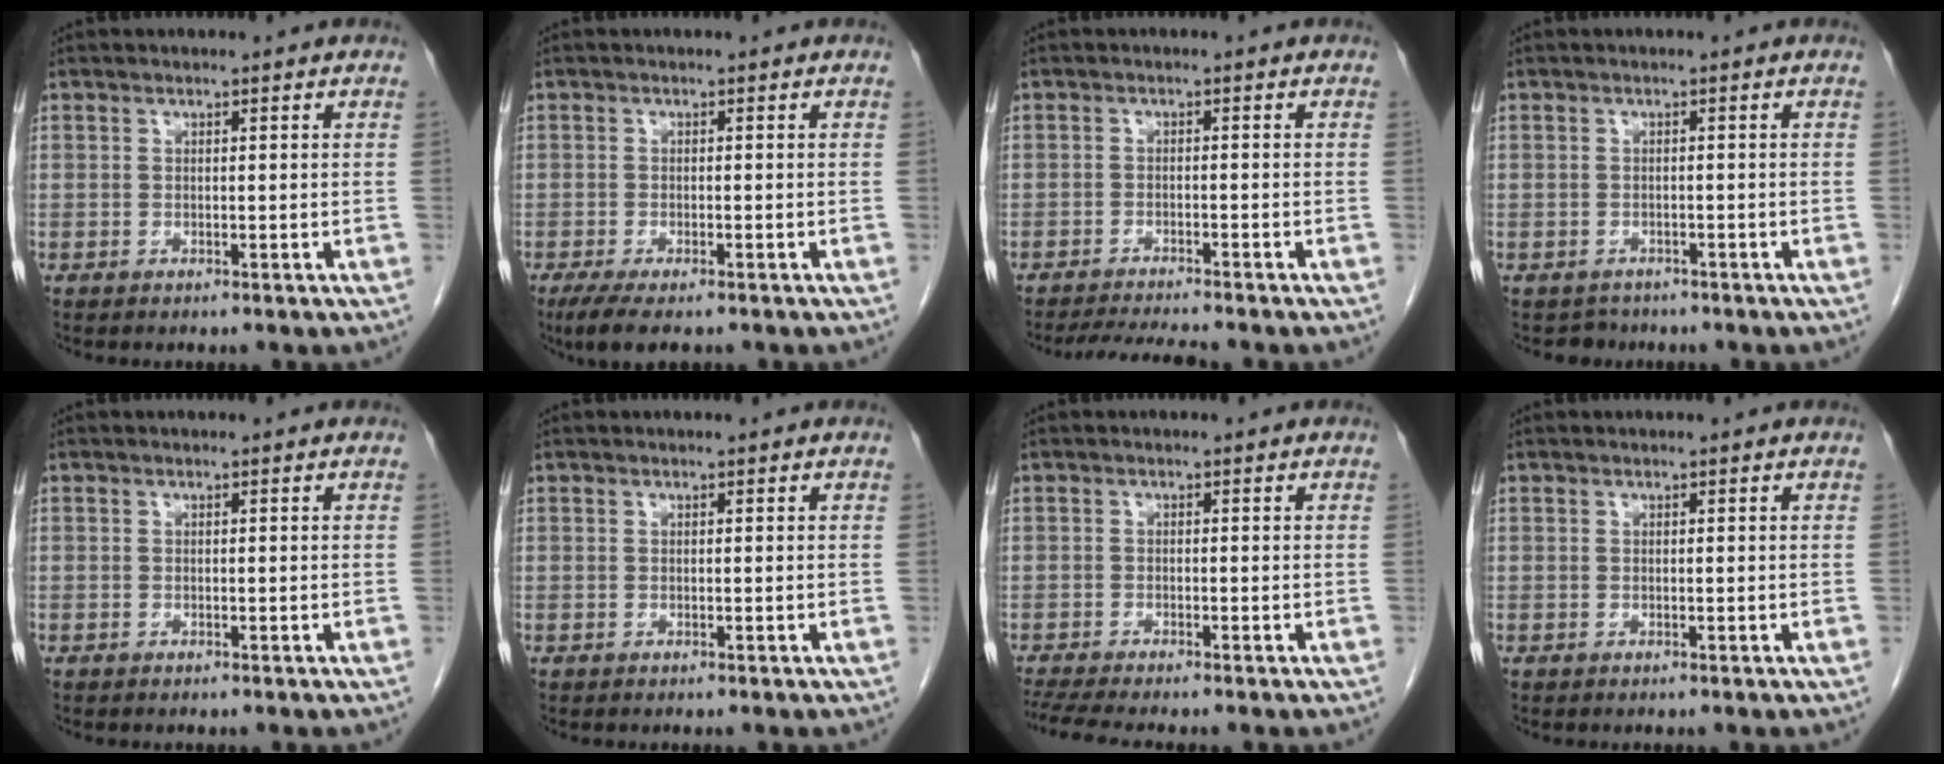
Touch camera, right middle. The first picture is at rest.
{"total": 5.5, "force": [-4.0, 1.5, 3.5], "torque": [-0.058, -0.013, -0.063]}
{"total": 5.8, "force": [-5.4, -0.3, 2.1], "torque": [-0.033, -0.016, -0.088]}
{"total": 2.0, "force": [-1.6, 1.1, -0.5], "torque": [0.002, 0.001, -0.026]}
{"total": 0.0}
{"total": 0.0}
{"total": 6.1, "force": [-5.3, -0.2, 3.0], "torque": [-0.050, -0.015, -0.090]}
{"total": 0.0}